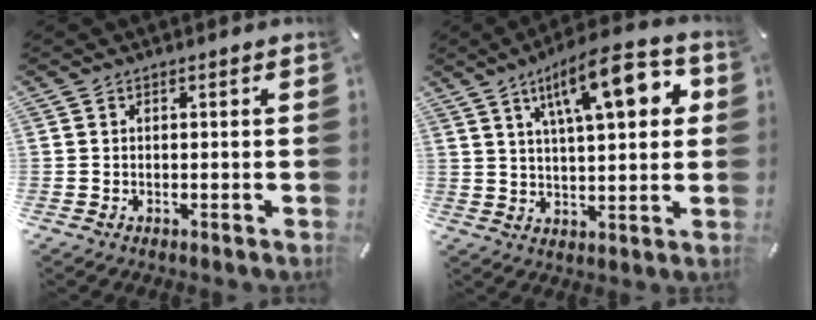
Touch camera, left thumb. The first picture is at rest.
{"total": 15.9, "force": [6.9, 5.5, 13.1], "torque": [-0.201, -0.017, 0.107]}